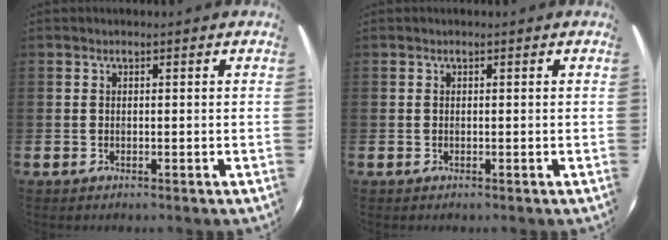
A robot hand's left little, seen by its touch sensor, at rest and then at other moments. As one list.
[{"total": 0.0}]